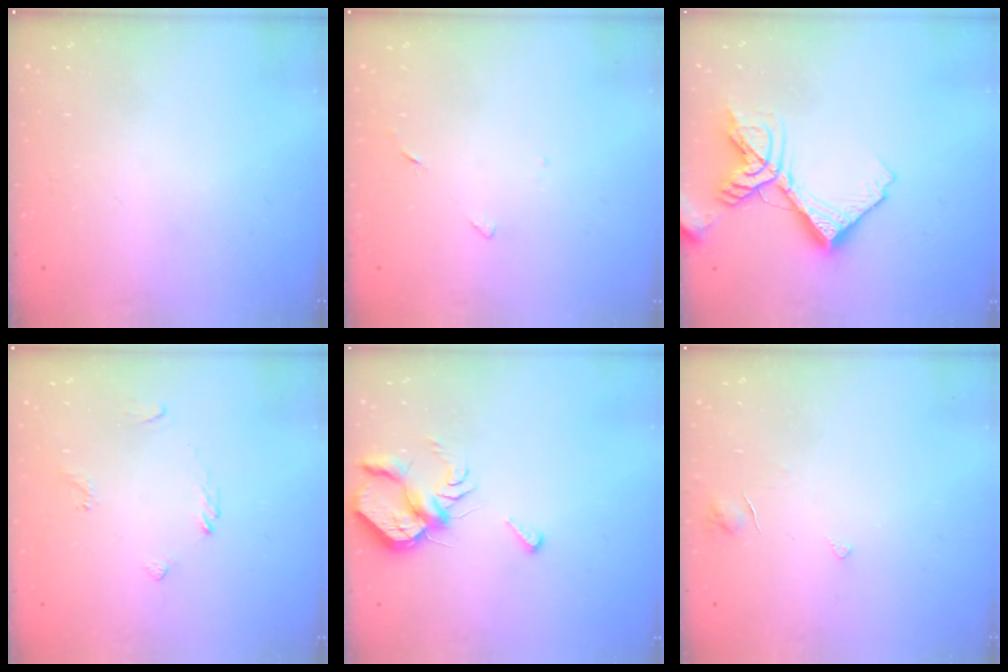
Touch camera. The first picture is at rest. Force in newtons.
{"total": 2.7, "press": 2.6, "slide": 0.3}
{"total": 15.1, "press": 14.9, "slide": 1.9}
{"total": 2.8, "press": 2.7, "slide": 0.6}
{"total": 6.3, "press": 6.3, "slide": 0.9}
{"total": 3.0, "press": 3.0, "slide": 0.2}